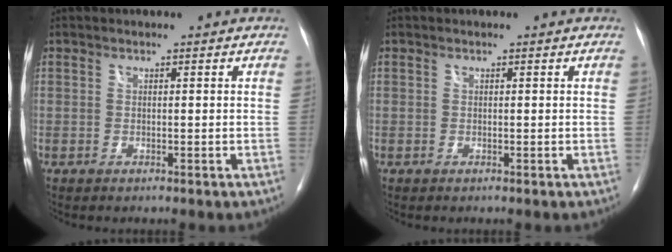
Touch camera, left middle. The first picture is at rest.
{"total": 0.0}